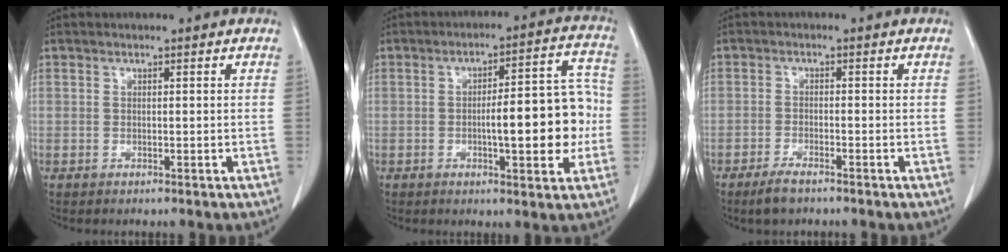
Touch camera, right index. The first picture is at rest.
{"total": 12.2, "force": [-1.5, 3.1, 11.7], "torque": [-0.156, 0.028, -0.018]}
{"total": 3.1, "force": [-2.4, 0.7, 1.9], "torque": [-0.042, -0.004, -0.041]}